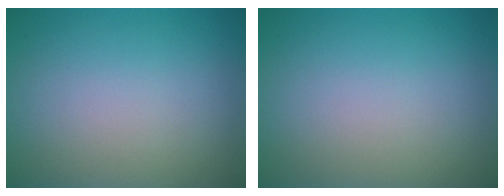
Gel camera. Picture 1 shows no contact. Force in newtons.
{"total": 0.0}